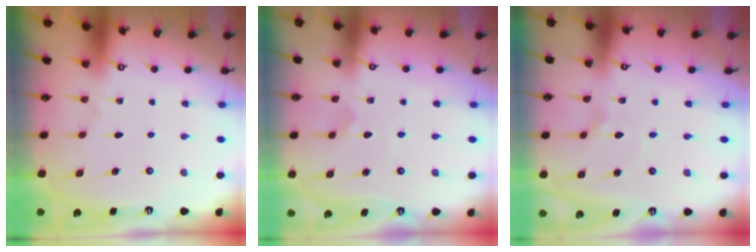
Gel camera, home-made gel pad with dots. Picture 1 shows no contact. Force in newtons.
{"total": 2.3, "press": 2.3, "slide": 0.2}
{"total": 2.2, "press": 2.2, "slide": 0.1}